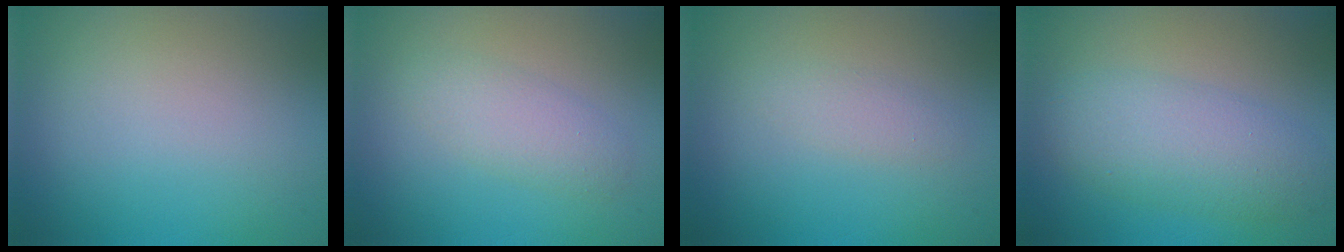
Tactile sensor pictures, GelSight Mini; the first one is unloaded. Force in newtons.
{"total": 2.4, "press": 2.4, "slide": 0.1}
{"total": 1.3, "press": 1.3, "slide": 0.0}
{"total": 4.9, "press": 4.9, "slide": 0.2}